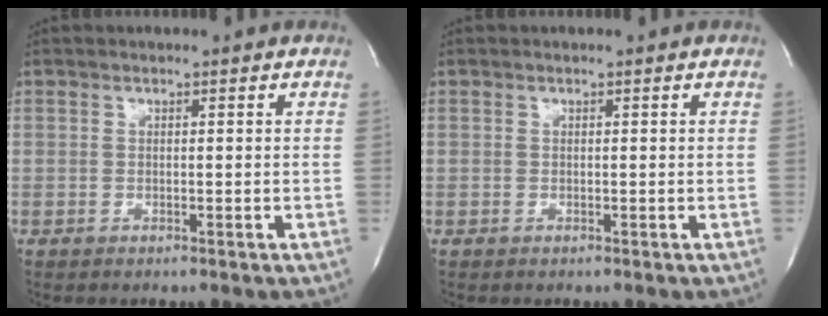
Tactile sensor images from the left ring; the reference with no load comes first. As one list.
[{"total": 0.0}]